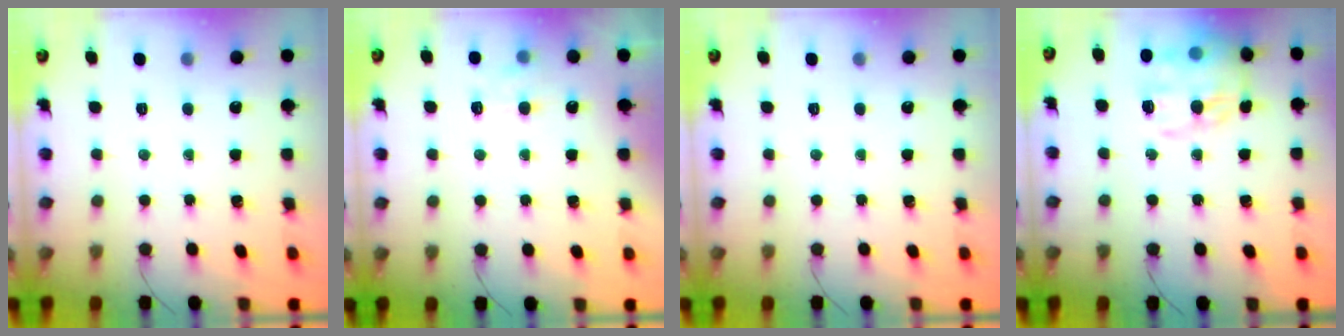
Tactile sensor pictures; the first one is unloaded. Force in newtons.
{"total": 6.7, "press": 6.6, "slide": 1.3}
{"total": 0.0}
{"total": 16.9, "press": 16.8, "slide": 1.8}